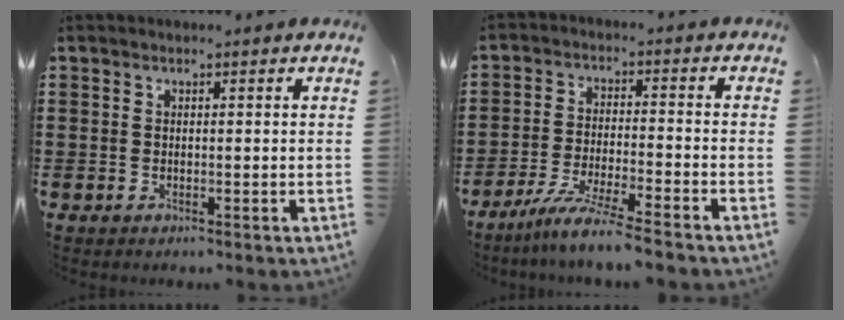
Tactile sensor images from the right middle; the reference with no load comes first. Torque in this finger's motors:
{"motor_torque": [1.21, -0.93, 0.37, 0.16]}